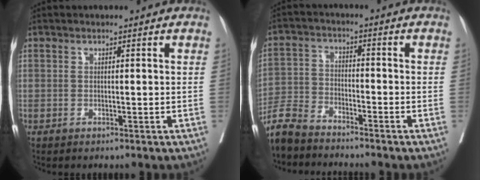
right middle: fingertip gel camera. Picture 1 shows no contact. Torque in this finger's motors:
{"motor_torque": [0.04, -0.06, 0.26, 0.09]}